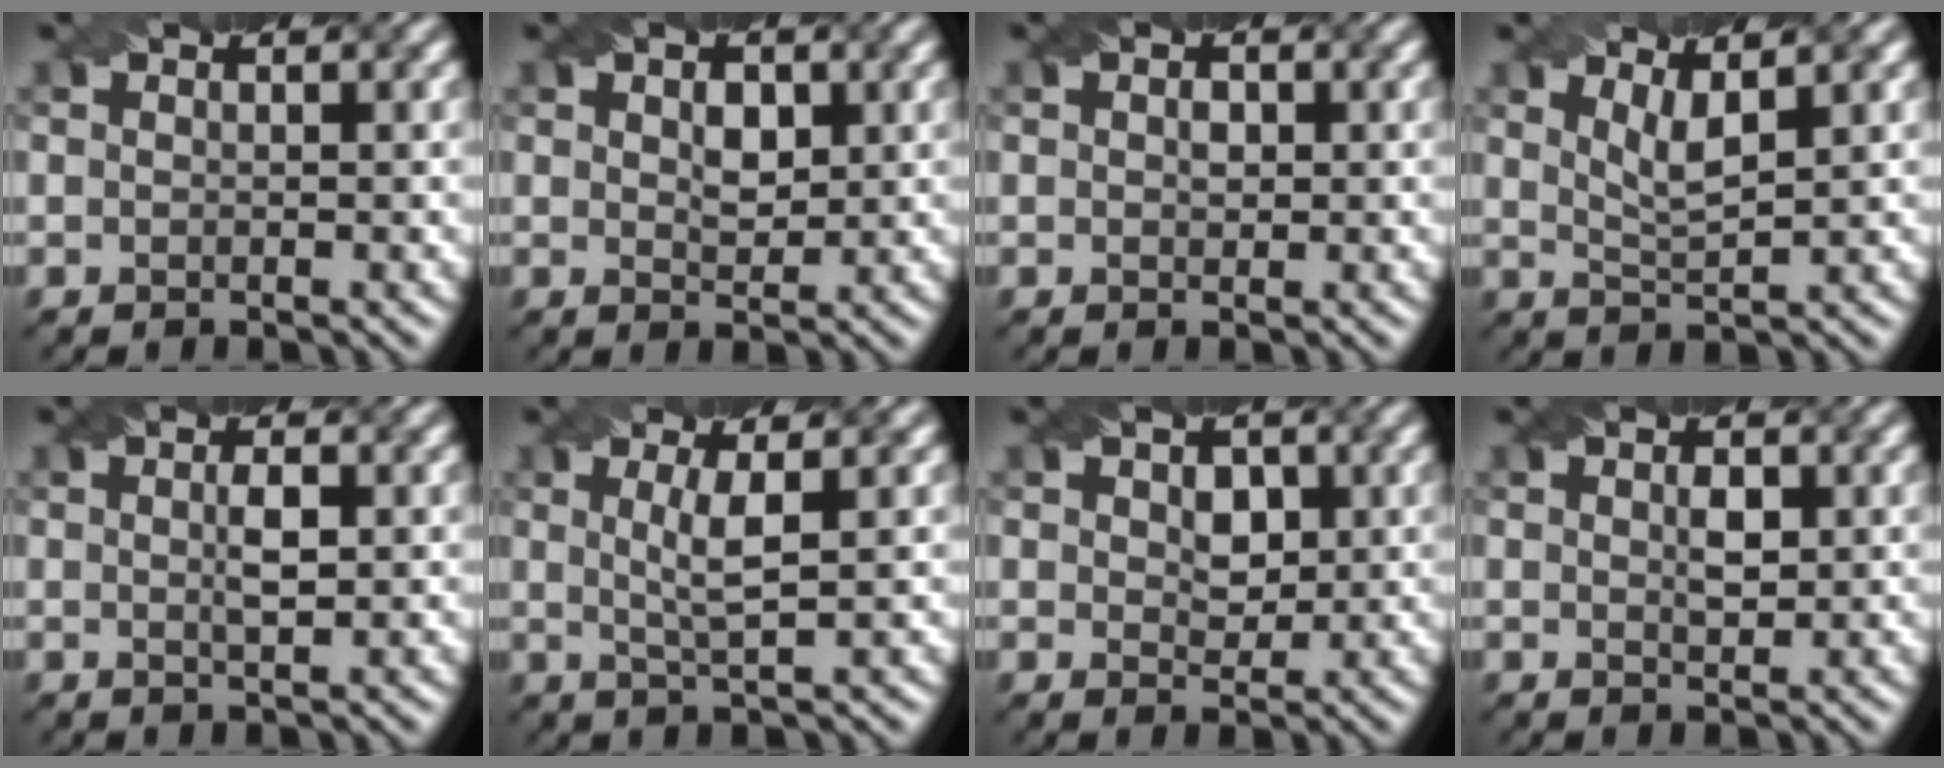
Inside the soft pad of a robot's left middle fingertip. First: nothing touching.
{"total": 2.2, "force": [0.7, 1.4, 1.6], "torque": [-0.028, -0.002, 0.014]}
{"total": 1.1, "force": [0.1, 0.7, 0.7], "torque": [-0.012, 0.002, 0.001]}
{"total": 2.4, "force": [1.4, 0.5, 2.0], "torque": [-0.036, -0.005, 0.027]}
{"total": 1.9, "force": [0.2, 0.4, 1.9], "torque": [-0.035, 0.003, 0.003]}
{"total": 3.0, "force": [0.6, 0.5, 2.9], "torque": [-0.057, 0.000, 0.013]}
{"total": 3.0, "force": [0.8, 2.1, 2.0], "torque": [-0.031, -0.002, 0.009]}
{"total": 1.7, "force": [0.4, 0.8, 1.5], "torque": [-0.028, 0.001, 0.009]}